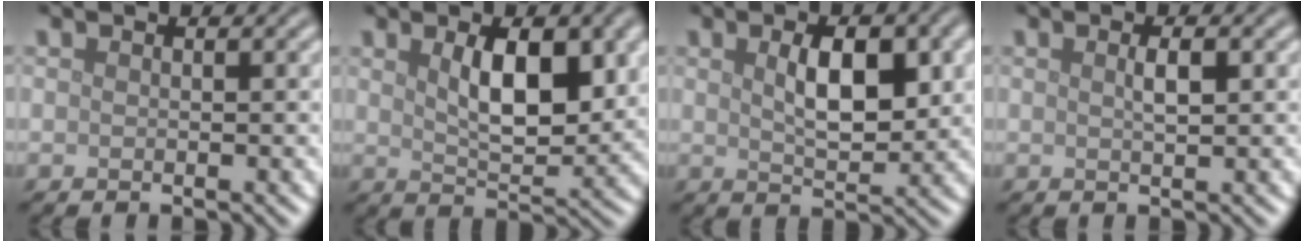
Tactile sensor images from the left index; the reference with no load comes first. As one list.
[{"total": 6.2, "force": [1.9, 2.6, 5.4], "torque": [-0.089, -0.003, 0.036]}, {"total": 5.0, "force": [1.2, 2.1, 4.3], "torque": [-0.076, 0.001, 0.024]}, {"total": 1.4, "force": [0.4, 0.3, 1.3], "torque": [-0.024, 0.003, 0.005]}]